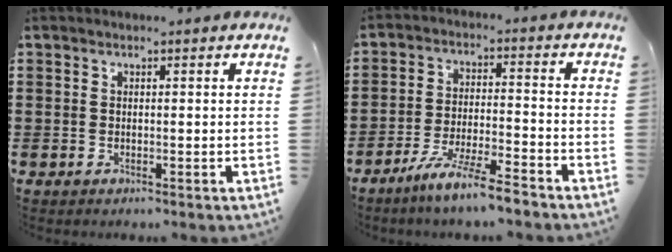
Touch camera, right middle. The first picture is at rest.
{"total": 7.1, "force": [-6.1, -0.2, 3.6], "torque": [-0.081, -0.012, -0.120]}